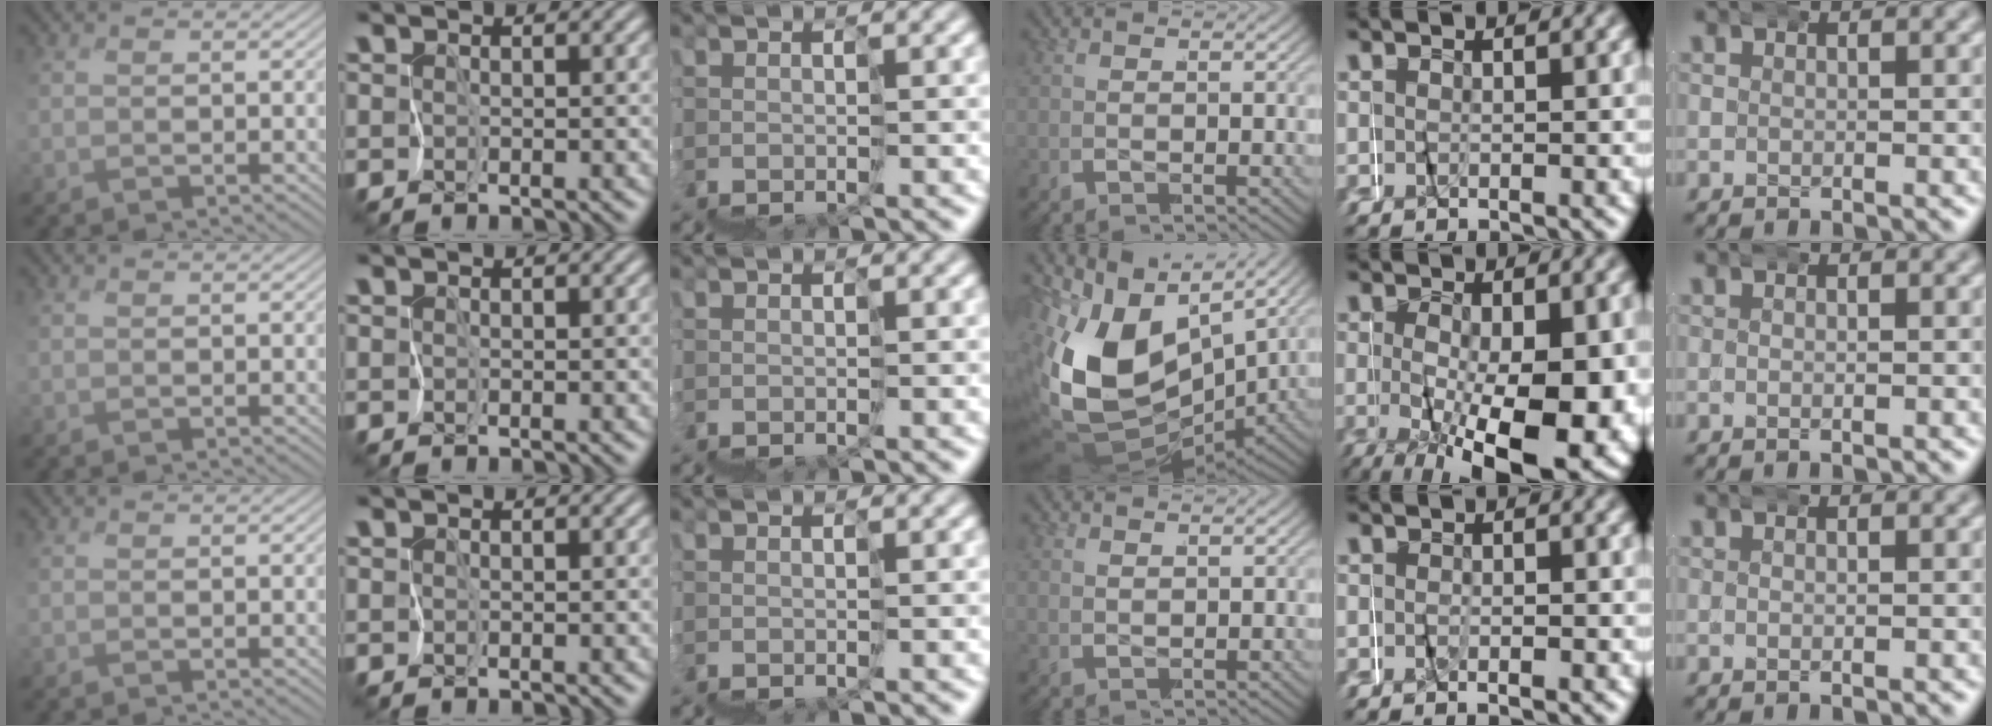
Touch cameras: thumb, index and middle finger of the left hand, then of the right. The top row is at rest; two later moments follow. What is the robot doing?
{"motion": "wrap", "object": "napkin"}